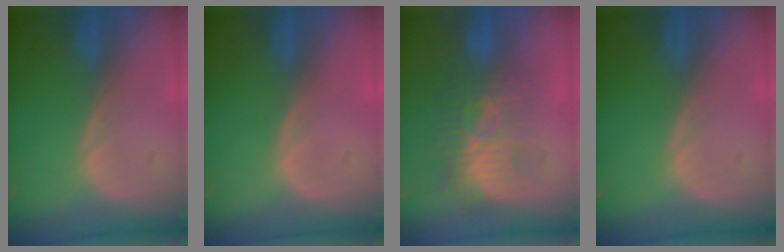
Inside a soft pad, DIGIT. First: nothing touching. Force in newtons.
{"total": 0.0}
{"total": 8.7, "press": 8.0, "slide": 3.4}
{"total": 0.0}